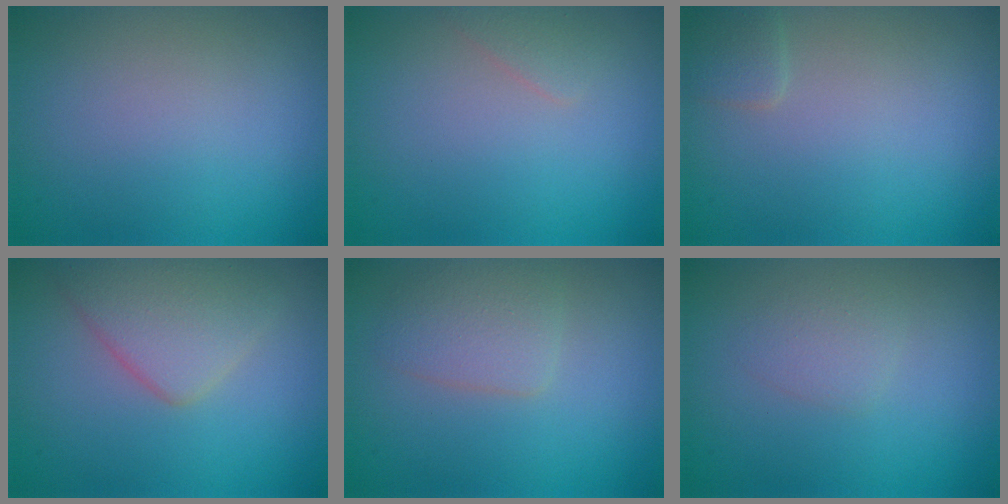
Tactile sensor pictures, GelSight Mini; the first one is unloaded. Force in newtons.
{"total": 0.9, "press": 0.9, "slide": 0.1}
{"total": 1.1, "press": 1.1, "slide": 0.1}
{"total": 4.0, "press": 4.0, "slide": 0.4}
{"total": 2.5, "press": 2.5, "slide": 0.0}
{"total": 1.4, "press": 1.4, "slide": 0.1}